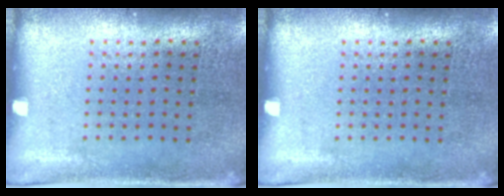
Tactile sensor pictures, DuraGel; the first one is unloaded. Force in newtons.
{"total": 0.0}